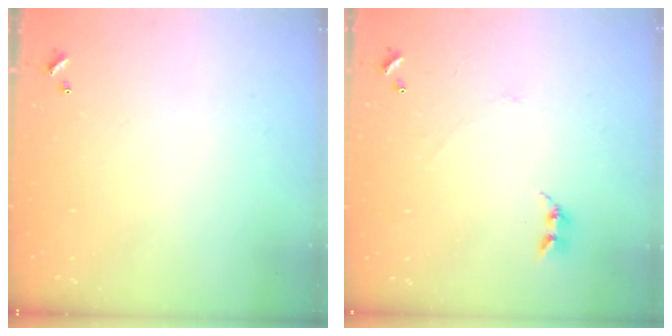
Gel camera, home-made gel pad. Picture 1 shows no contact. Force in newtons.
{"total": 2.6, "press": 2.6, "slide": 0.3}